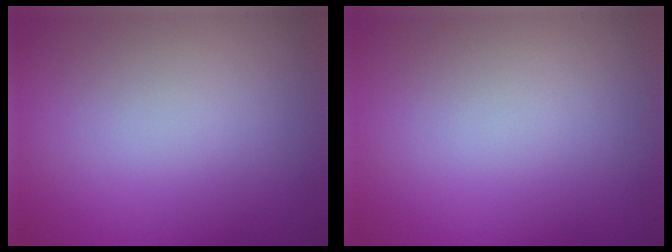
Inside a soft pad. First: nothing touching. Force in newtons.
{"total": 0.0}